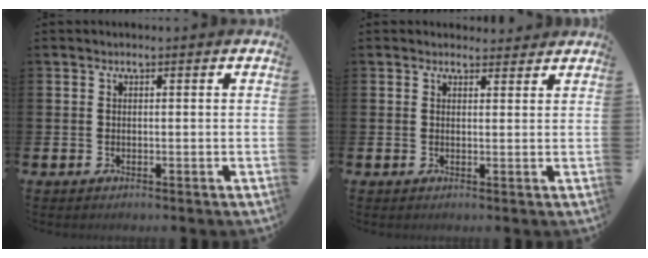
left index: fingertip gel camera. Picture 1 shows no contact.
{"total": 1.8, "force": [1.7, 0.5, 0.0], "torque": [0.019, -0.010, 0.026]}